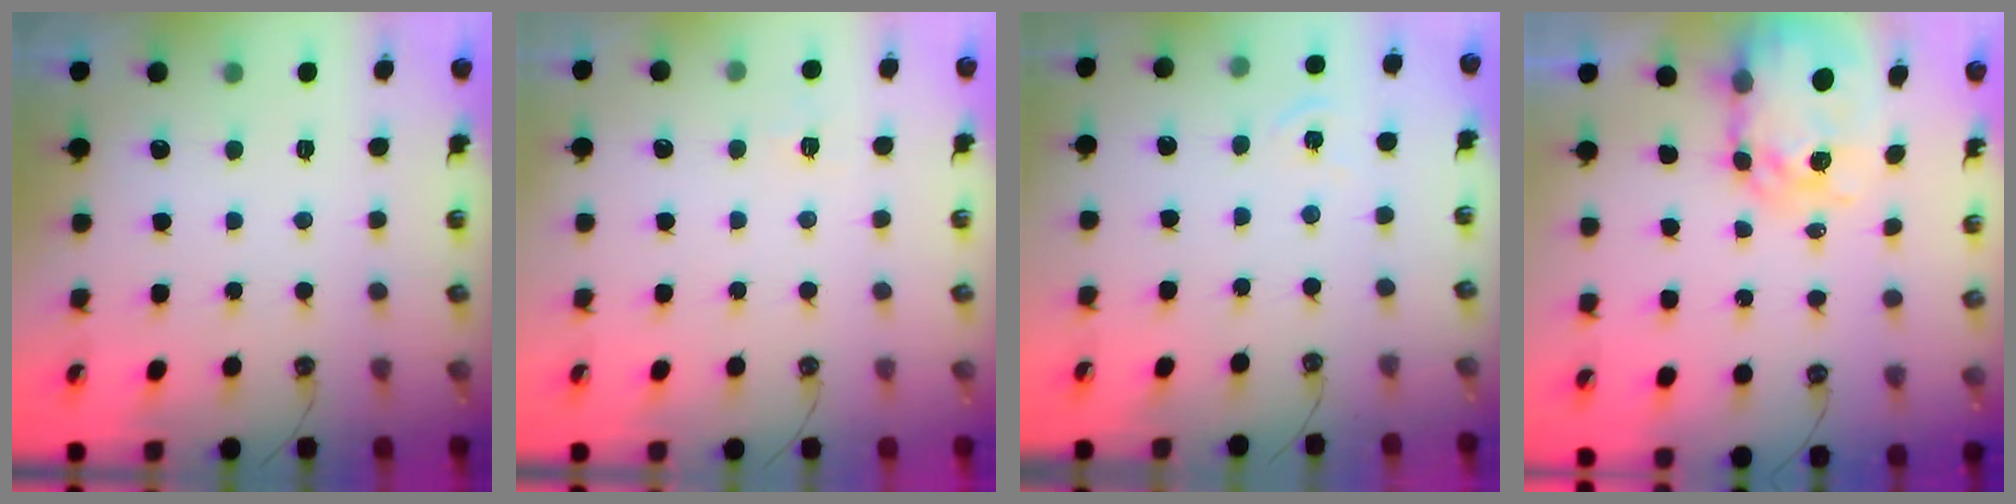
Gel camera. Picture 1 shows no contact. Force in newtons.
{"total": 2.8, "press": 2.8, "slide": 0.3}
{"total": 4.7, "press": 4.7, "slide": 0.5}
{"total": 9.2, "press": 9.1, "slide": 0.8}